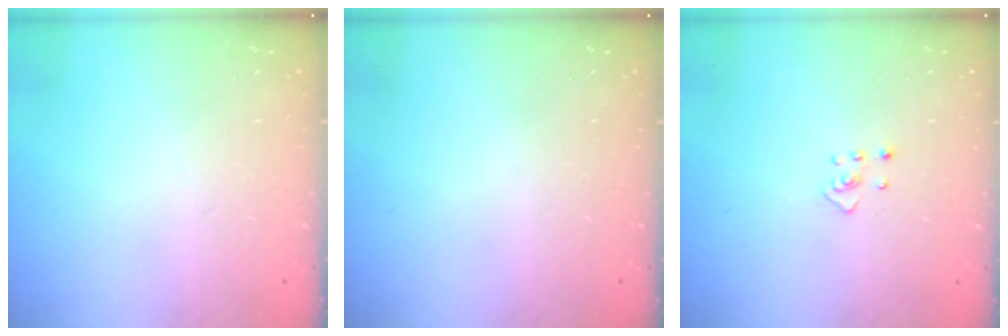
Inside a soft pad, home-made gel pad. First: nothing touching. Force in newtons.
{"total": 0.0}
{"total": 2.4, "press": 2.3, "slide": 0.4}